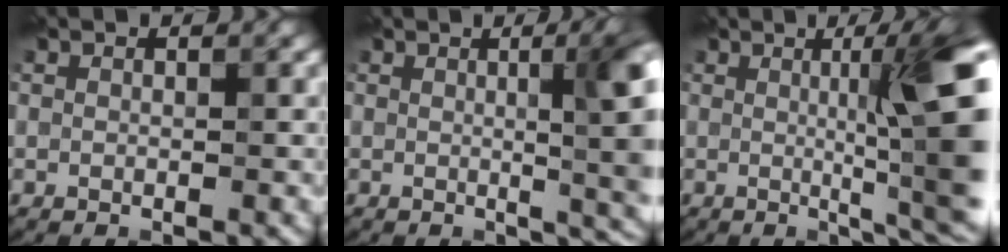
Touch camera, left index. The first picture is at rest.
{"total": 9.4, "force": [0.5, 2.8, 9.0], "torque": [-0.079, 0.010, 0.008]}
{"total": 11.9, "force": [0.9, 2.4, 11.6], "torque": [-0.118, 0.008, 0.012]}